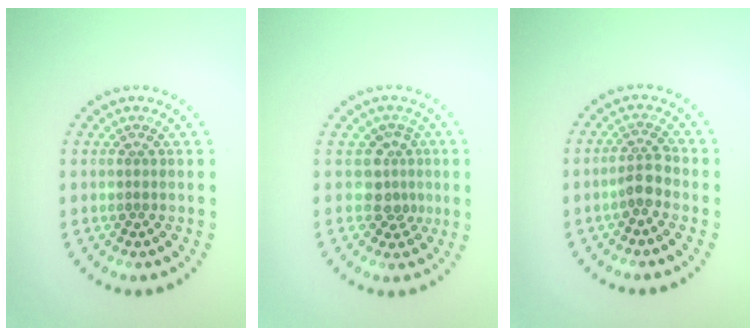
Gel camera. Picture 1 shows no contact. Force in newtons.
{"total": 2.6, "press": 2.0, "slide": 1.7}
{"total": 2.2, "press": 1.9, "slide": 1.0}